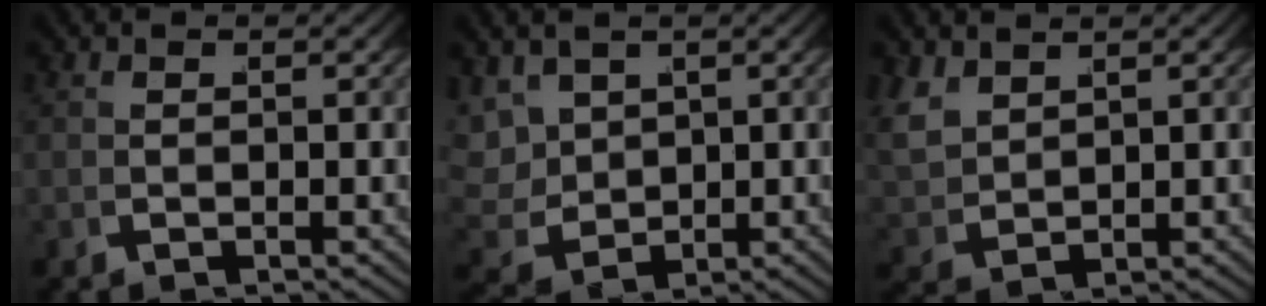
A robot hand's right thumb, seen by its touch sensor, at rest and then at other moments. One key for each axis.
{"total": 5.7, "fx": 0.8, "fy": 4.4, "fz": 3.5, "tx": -0.091, "ty": -0.031, "tz": 0.031}
{"total": 3.1, "fx": 1.6, "fy": 1.9, "fz": 1.8, "tx": -0.049, "ty": -0.008, "tz": 0.046}